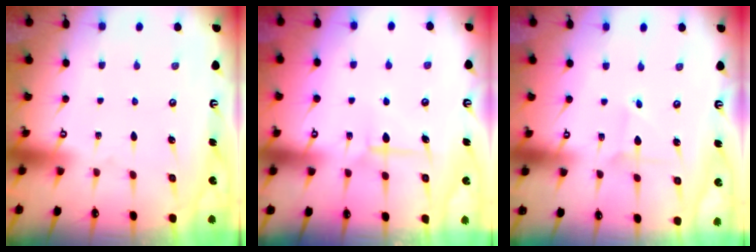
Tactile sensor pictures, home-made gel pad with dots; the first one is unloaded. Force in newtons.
{"total": 7.1, "press": 7.1, "slide": 0.2}
{"total": 2.0, "press": 2.0, "slide": 0.1}